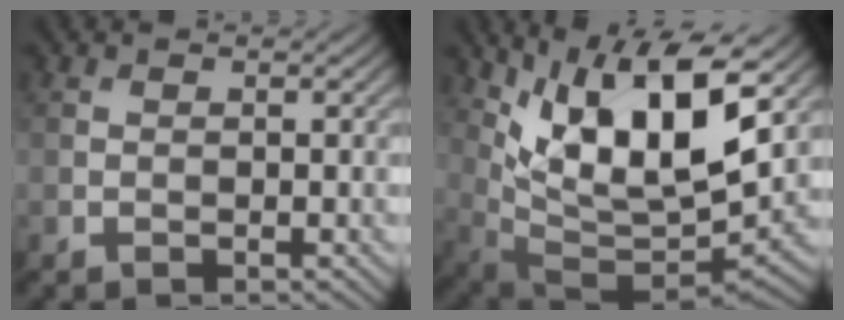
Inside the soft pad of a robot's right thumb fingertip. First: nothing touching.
{"total": 14.0, "force": [6.4, 4.9, 11.4], "torque": [-0.222, -0.009, 0.127]}